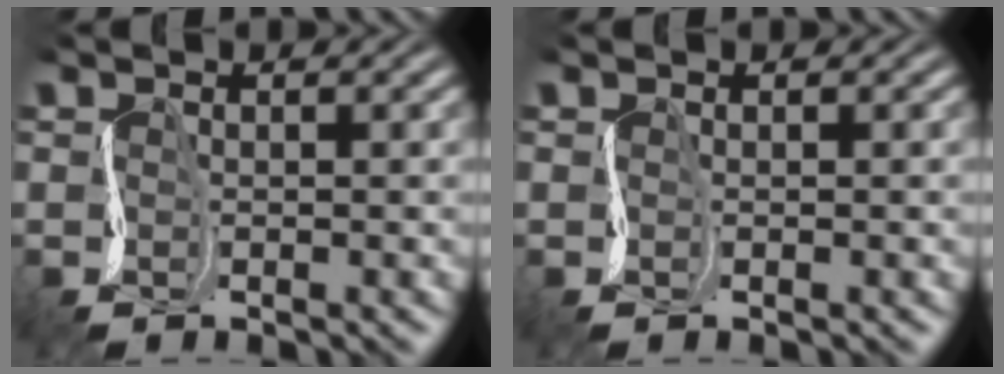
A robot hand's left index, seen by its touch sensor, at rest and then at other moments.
{"total": 0.0}